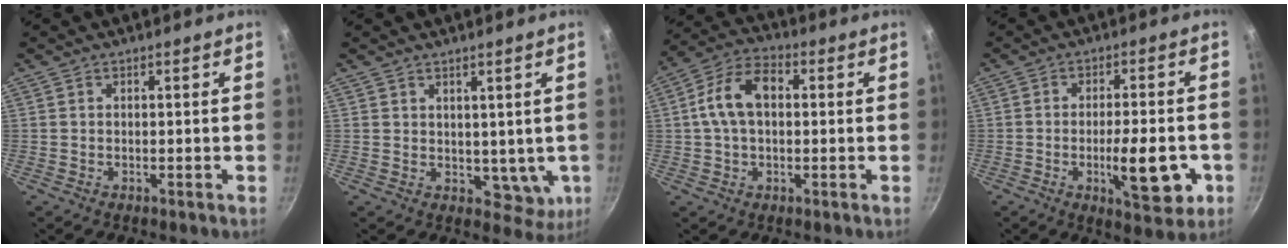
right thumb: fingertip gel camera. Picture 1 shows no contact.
{"total": 5.5, "force": [1.7, 4.0, 3.4], "torque": [-0.032, -0.013, 0.035]}
{"total": 10.4, "force": [1.1, 6.7, 7.9], "torque": [-0.136, 0.028, 0.007]}
{"total": 11.9, "force": [-3.4, 4.2, 10.6], "torque": [-0.131, 0.008, -0.043]}